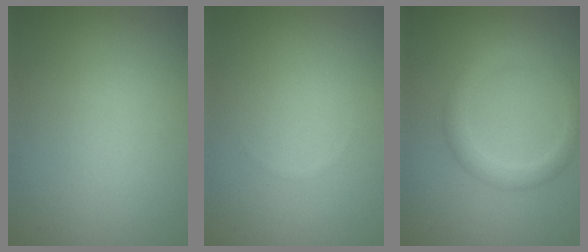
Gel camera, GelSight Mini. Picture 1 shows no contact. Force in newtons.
{"total": 0.0}
{"total": 2.7, "press": 2.7, "slide": 0.1}